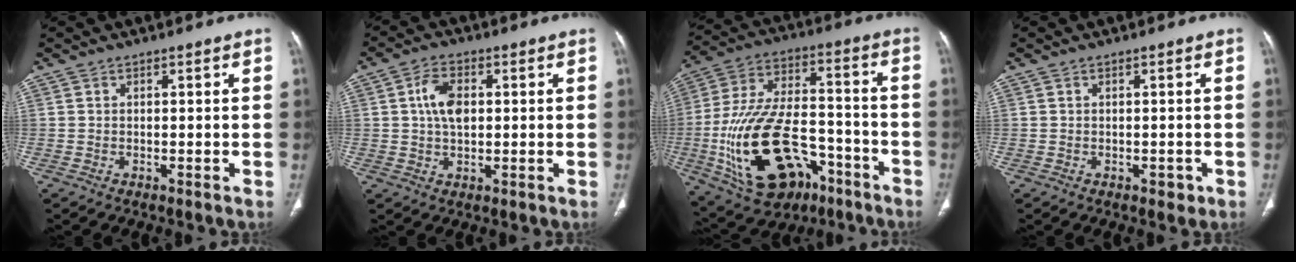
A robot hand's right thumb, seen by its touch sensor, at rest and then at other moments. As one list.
[{"total": 6.2, "force": [1.0, 3.8, 4.8], "torque": [-0.084, 0.005, 0.016]}, {"total": 24.9, "force": [-9.5, 14.5, 17.9], "torque": [-0.346, 0.050, -0.141]}, {"total": 1.4, "force": [-0.4, 0.9, 1.0], "torque": [-0.007, 0.001, -0.003]}]